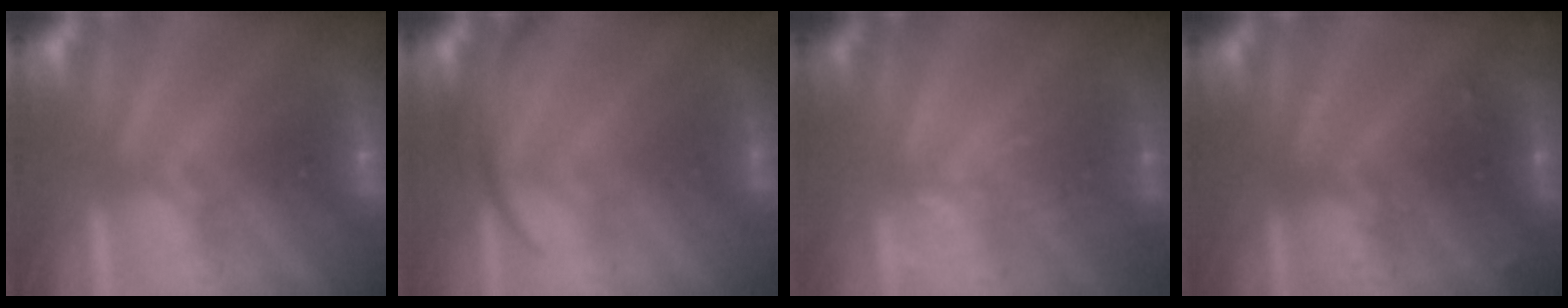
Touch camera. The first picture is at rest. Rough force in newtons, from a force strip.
{"total": 2.9}
{"total": 1.9}
{"total": 2.9}